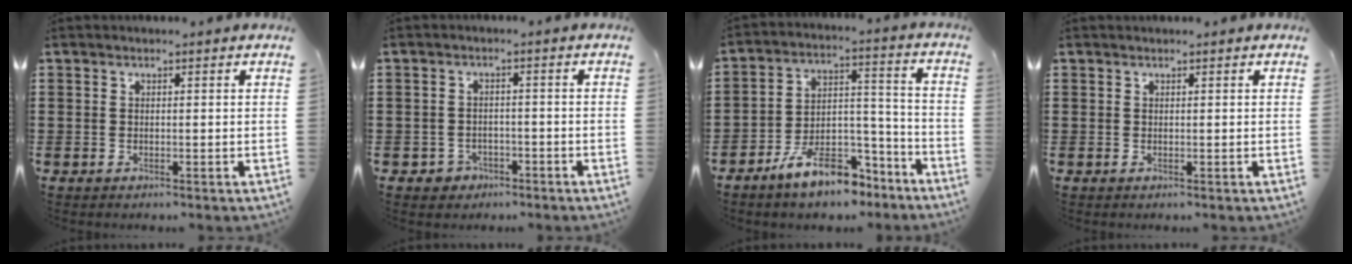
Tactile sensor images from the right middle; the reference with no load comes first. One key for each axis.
{"total": 2.1, "fx": -1.7, "fy": 1.3, "fz": 0.2, "tx": -0.011, "ty": 0.001, "tz": -0.038}
{"total": 10.1, "fx": -8.1, "fy": 3.5, "fz": 4.9, "tx": -0.083, "ty": 0.035, "tz": -0.152}
{"total": 0.0}